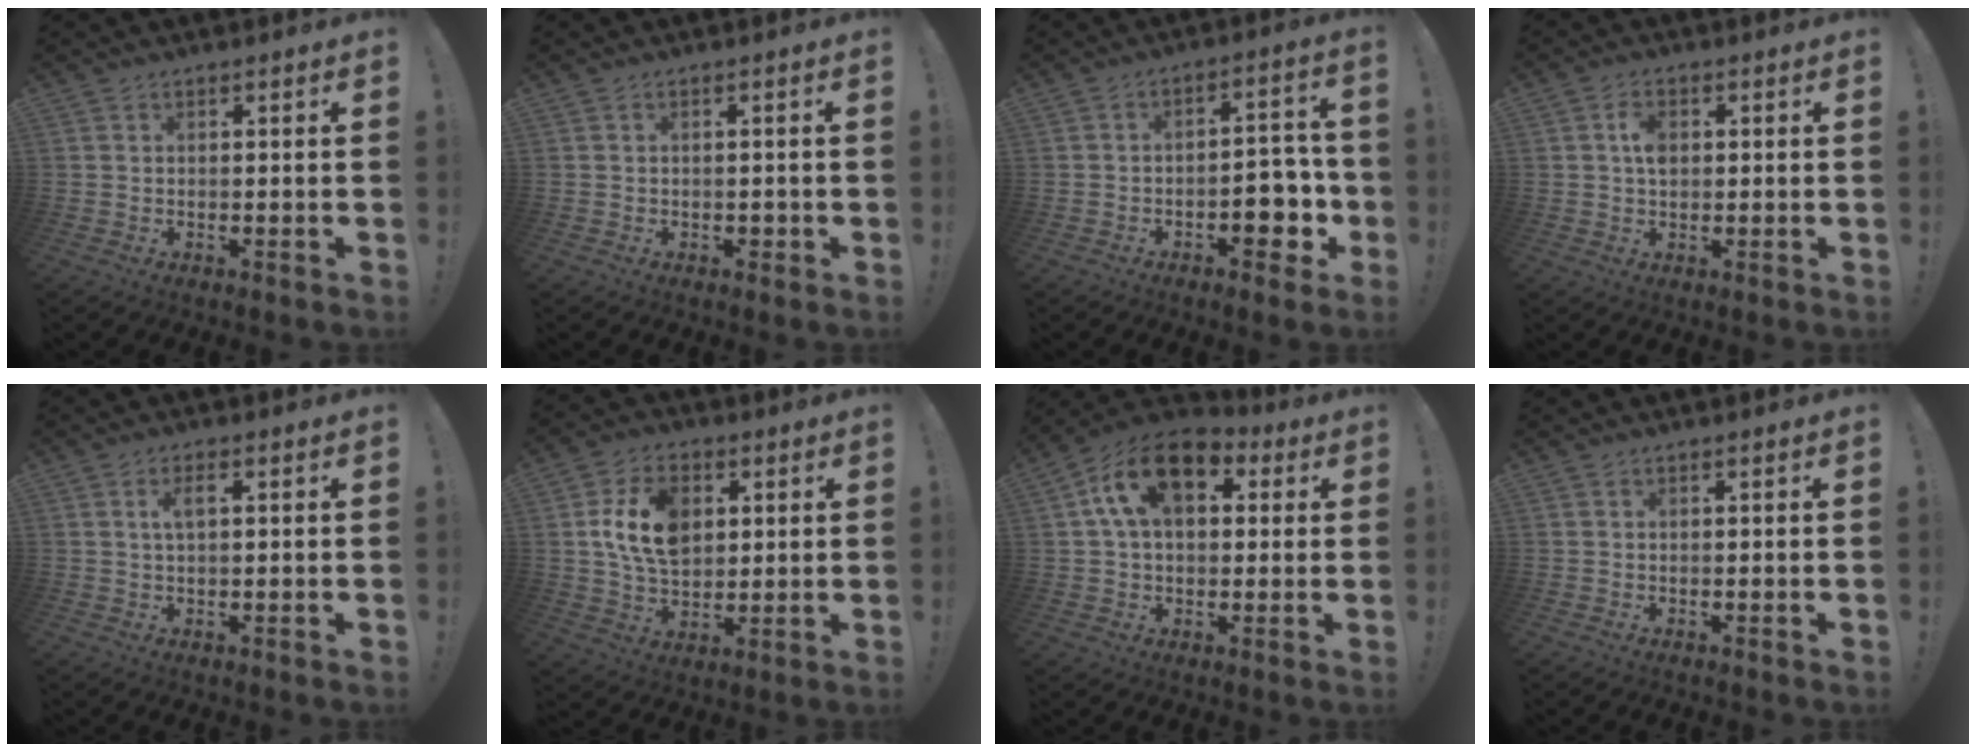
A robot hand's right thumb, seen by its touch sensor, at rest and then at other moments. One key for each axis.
{"total": 1.4, "fx": -0.5, "fy": 1.0, "fz": 0.7, "tx": -0.012, "ty": 0.003, "tz": -0.008}
{"total": 10.7, "fx": -4.0, "fy": 5.9, "fz": 7.9, "tx": -0.078, "ty": 0.018, "tz": -0.065}
{"total": 4.8, "fx": 0.7, "fy": 3.2, "fz": 3.4, "tx": -0.048, "ty": 0.001, "tz": 0.011}
{"total": 3.2, "fx": 0.7, "fy": 1.1, "fz": 2.9, "tx": -0.050, "ty": 0.001, "tz": 0.009}
{"total": 15.1, "fx": 3.6, "fy": 10.5, "fz": 10.2, "tx": -0.181, "ty": 0.001, "tz": 0.069}
{"total": 15.6, "fx": 5.8, "fy": 9.6, "fz": 10.8, "tx": -0.189, "ty": -0.006, "tz": 0.104}
{"total": 0.0}